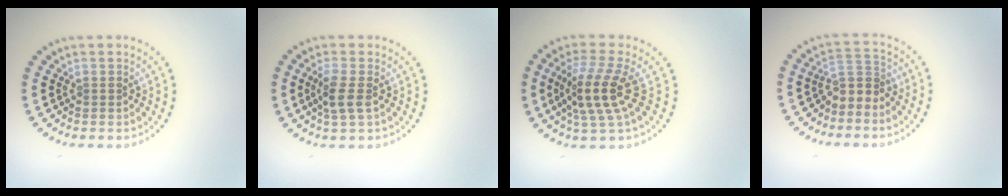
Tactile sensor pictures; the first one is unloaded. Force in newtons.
{"total": 2.4, "press": 2.1, "slide": 1.0}
{"total": 4.2, "press": 3.5, "slide": 2.3}
{"total": 2.3, "press": 1.7, "slide": 1.5}